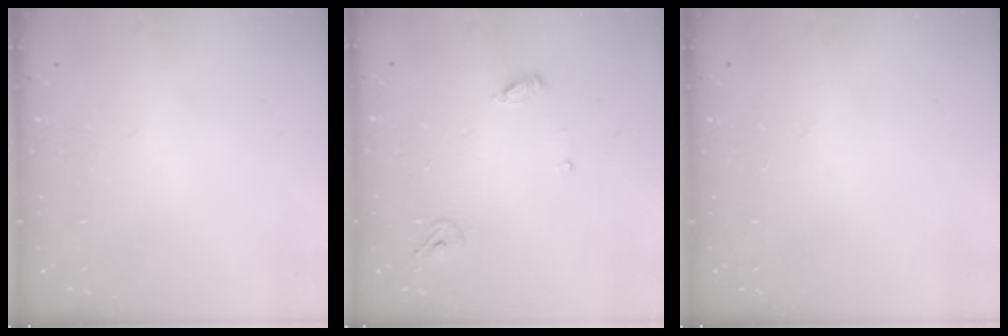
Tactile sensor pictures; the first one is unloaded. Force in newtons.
{"total": 5.0, "press": 5.0, "slide": 0.4}
{"total": 0.0}